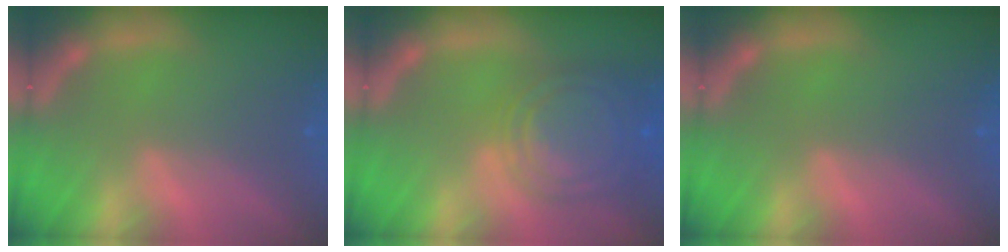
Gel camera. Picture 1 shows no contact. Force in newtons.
{"total": 9.1}
{"total": 0.0}